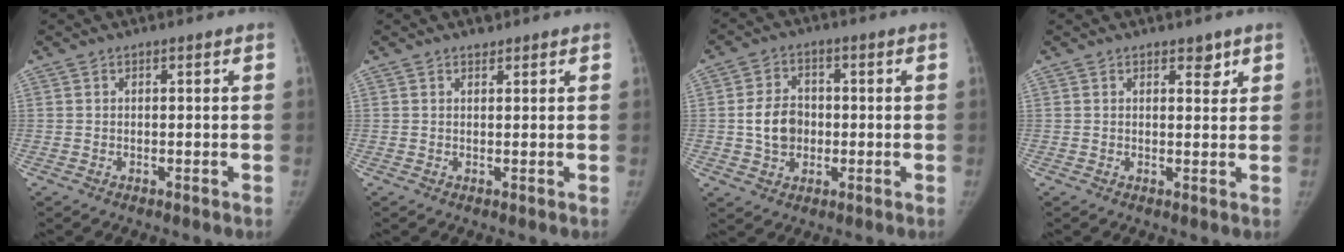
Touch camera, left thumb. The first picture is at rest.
{"total": 1.2, "force": [1.0, 0.6, 0.1], "torque": [0.008, -0.006, 0.012]}
{"total": 7.3, "force": [-0.5, 5.9, 4.3], "torque": [-0.053, 0.009, -0.011]}
{"total": 2.3, "force": [1.6, 1.3, 1.0], "torque": [0.008, -0.009, 0.022]}